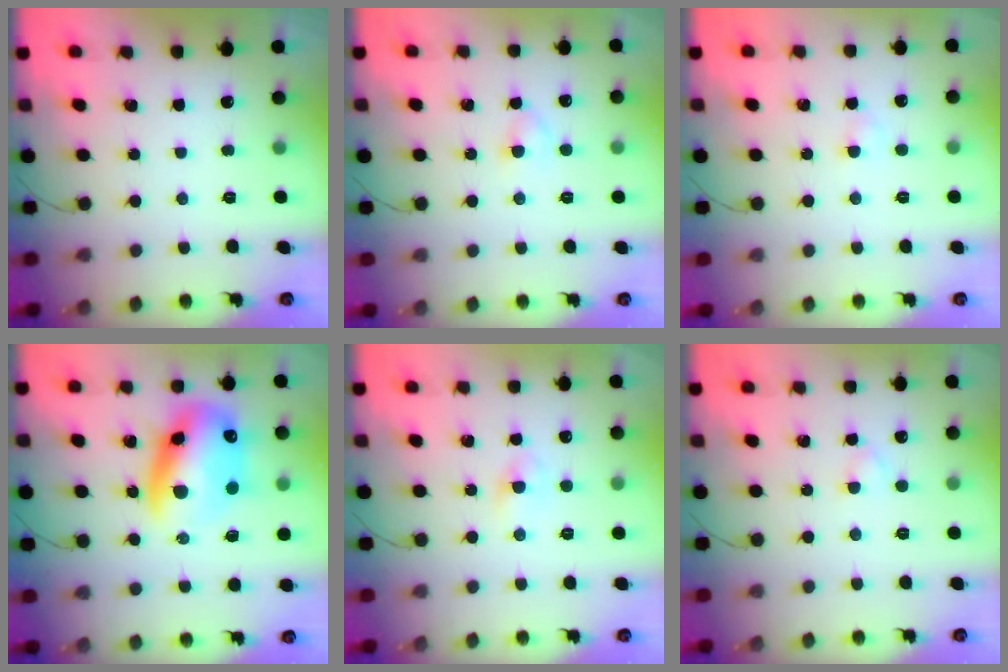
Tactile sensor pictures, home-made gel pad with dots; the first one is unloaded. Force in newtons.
{"total": 3.3, "press": 3.1, "slide": 1.3}
{"total": 2.2, "press": 2.1, "slide": 0.8}
{"total": 15.5, "press": 15.1, "slide": 3.5}
{"total": 2.4, "press": 2.2, "slide": 1.1}
{"total": 2.0, "press": 1.8, "slide": 0.9}